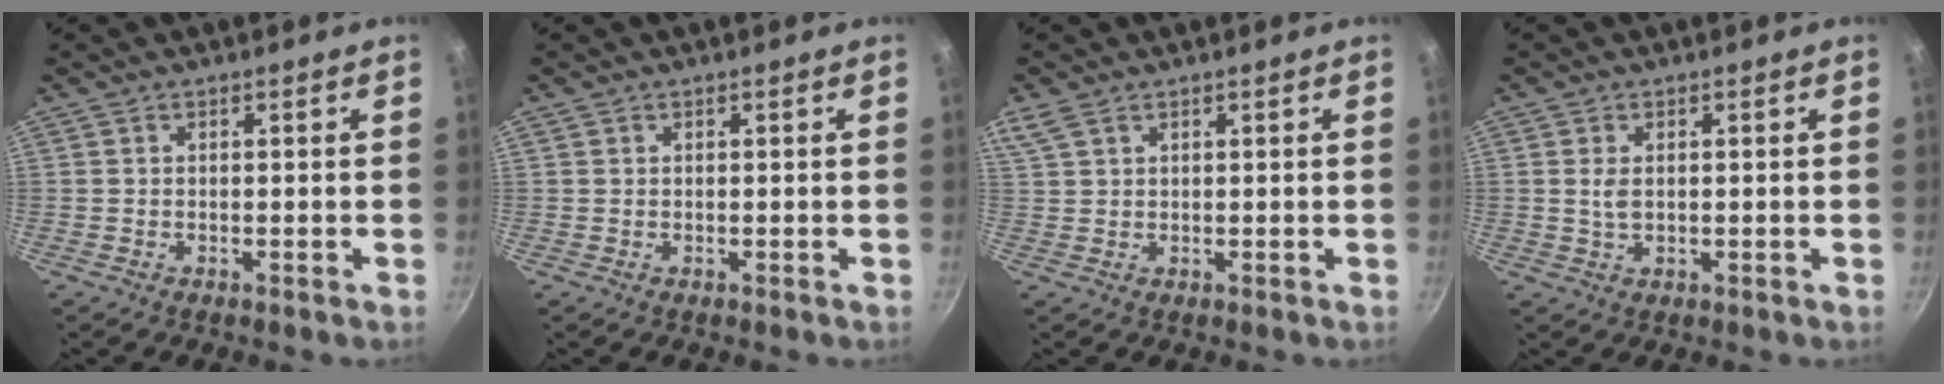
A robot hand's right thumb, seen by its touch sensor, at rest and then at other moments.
{"total": 0.0}
{"total": 3.3, "force": [2.2, 1.5, 1.9], "torque": [-0.044, 0.003, 0.049]}
{"total": 2.5, "force": [0.4, 1.5, 1.9], "torque": [-0.034, -0.003, 0.009]}